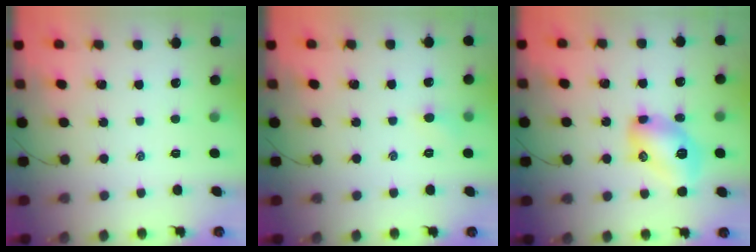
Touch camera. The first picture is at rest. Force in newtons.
{"total": 4.5, "press": 4.2, "slide": 1.5}
{"total": 11.3, "press": 11.3, "slide": 0.7}